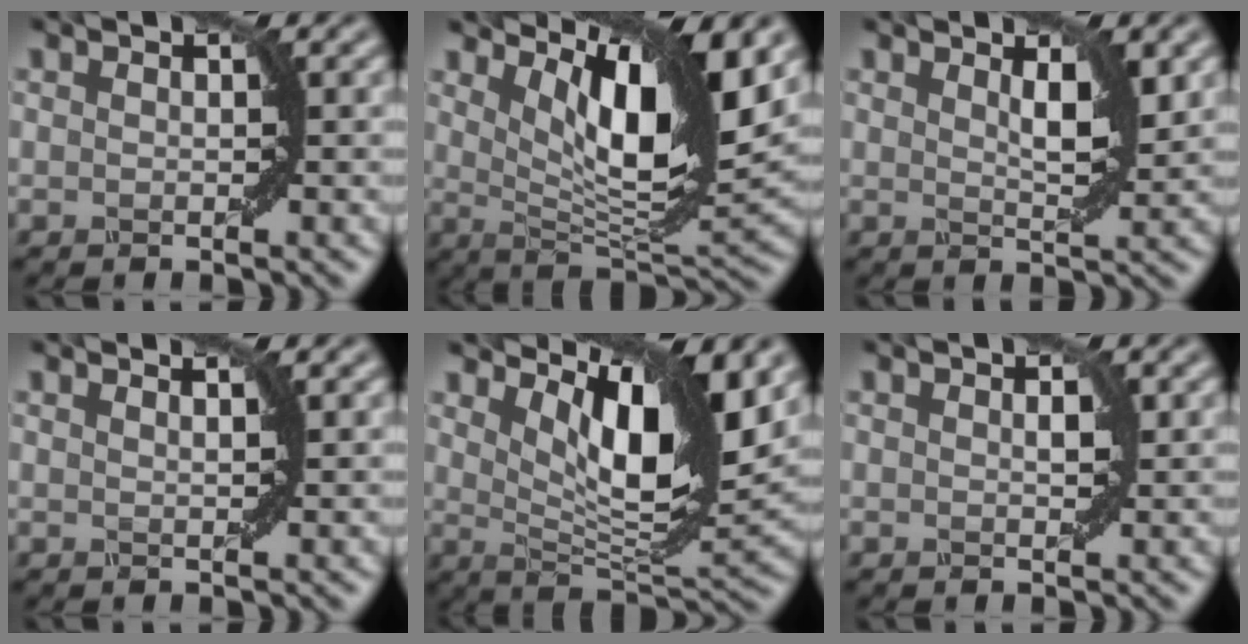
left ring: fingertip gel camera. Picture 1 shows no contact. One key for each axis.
{"total": 10.4, "fx": 4.7, "fy": 3.0, "fz": 8.7, "tx": -0.140, "ty": -0.008, "tz": 0.089}
{"total": 2.2, "fx": 1.0, "fy": 0.7, "fz": 1.9, "tx": -0.028, "ty": -0.006, "tz": 0.021}
{"total": 1.5, "fx": 1.0, "fy": 0.8, "fz": 0.8, "tx": 0.006, "ty": -0.006, "tz": -0.008}
{"total": 9.2, "fx": 4.4, "fy": 3.0, "fz": 7.5, "tx": -0.124, "ty": -0.013, "tz": 0.081}
{"total": 0.6, "fx": 0.0, "fy": 0.4, "fz": 0.5, "tx": -0.010, "ty": -0.003, "tz": 0.004}